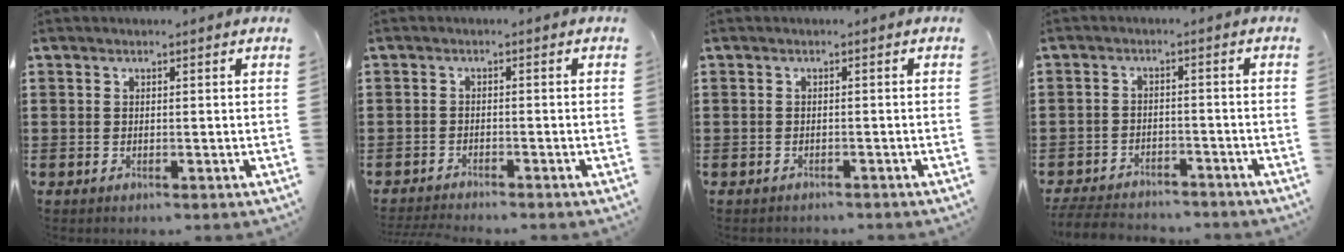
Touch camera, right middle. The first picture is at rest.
{"total": 1.8, "force": [-1.8, 0.0, 0.2], "torque": [-0.007, -0.001, -0.038]}
{"total": 0.7, "force": [-0.7, 0.1, 0.0], "torque": [-0.001, 0.001, -0.016]}
{"total": 4.3, "force": [-4.2, 0.8, 0.3], "torque": [-0.011, 0.005, -0.089]}